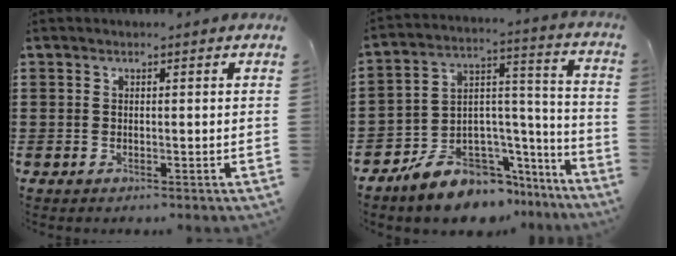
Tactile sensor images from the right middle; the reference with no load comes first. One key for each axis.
{"total": 9.0, "fx": -7.5, "fy": 4.6, "fz": 1.9, "tx": -0.052, "ty": 0.014, "tz": -0.139}